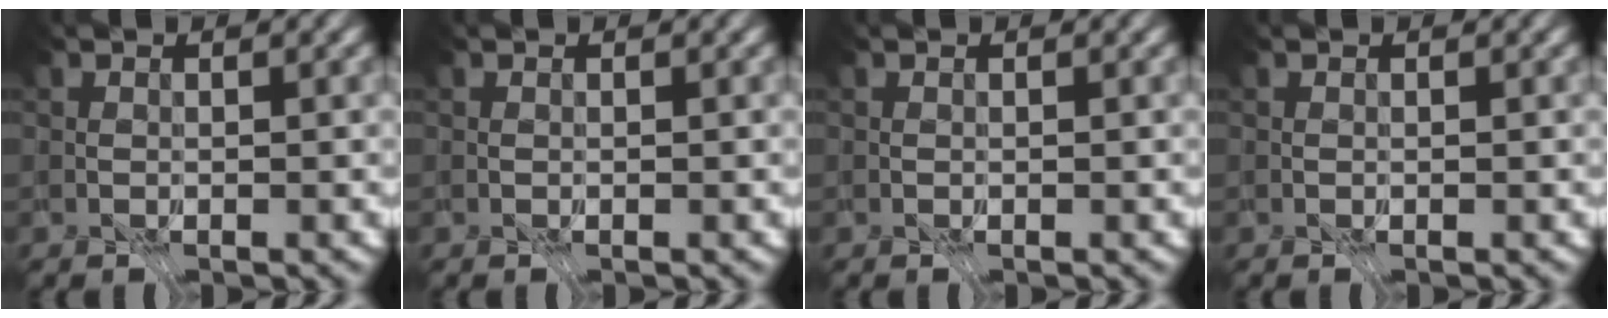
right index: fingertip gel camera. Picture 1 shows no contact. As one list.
[{"total": 0.0}, {"total": 0.0}, {"total": 0.0}]